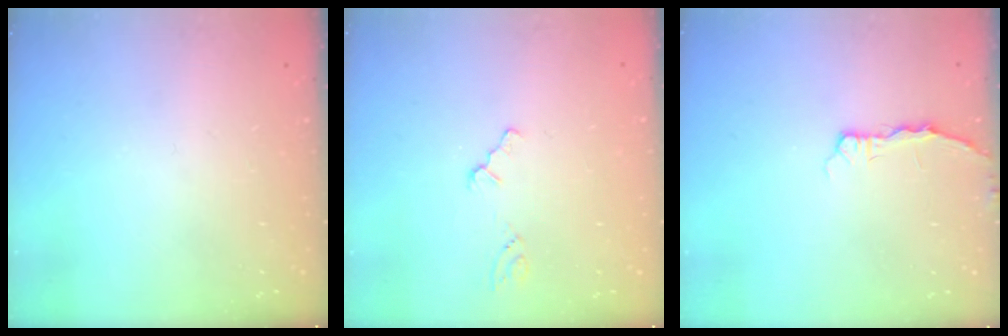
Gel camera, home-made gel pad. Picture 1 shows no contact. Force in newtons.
{"total": 0.0}
{"total": 2.9, "press": 2.8, "slide": 0.4}